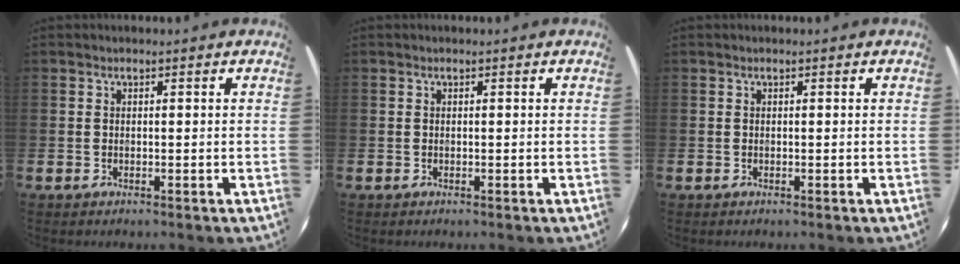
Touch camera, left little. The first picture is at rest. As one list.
[{"total": 0.0}, {"total": 0.0}]